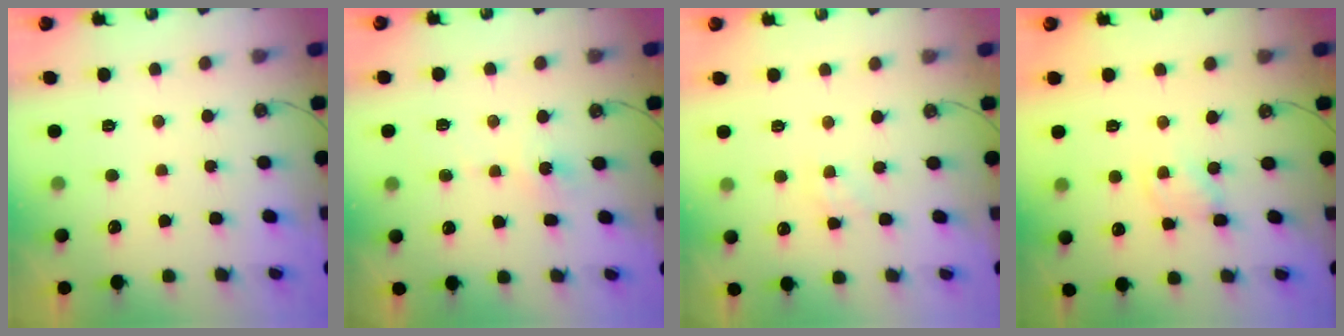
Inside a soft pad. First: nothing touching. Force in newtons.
{"total": 4.4, "press": 4.4, "slide": 0.5}
{"total": 2.1, "press": 2.1, "slide": 0.4}
{"total": 1.6, "press": 1.6, "slide": 0.2}